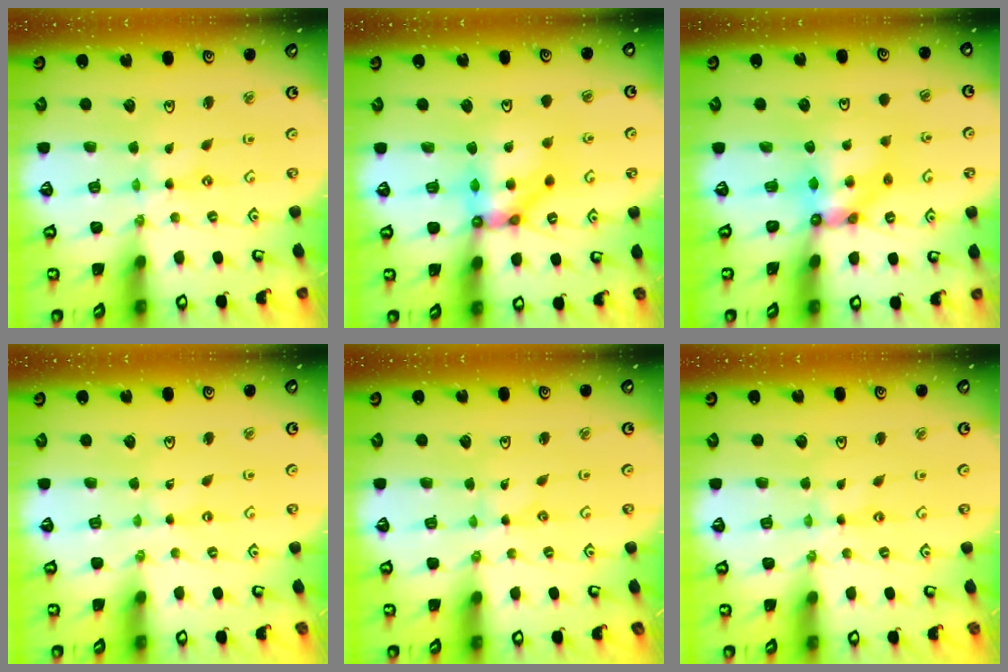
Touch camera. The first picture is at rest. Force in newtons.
{"total": 10.5, "press": 10.5, "slide": 1.1}
{"total": 7.8, "press": 7.8, "slide": 0.5}
{"total": 0.0}
{"total": 0.0}
{"total": 0.0}